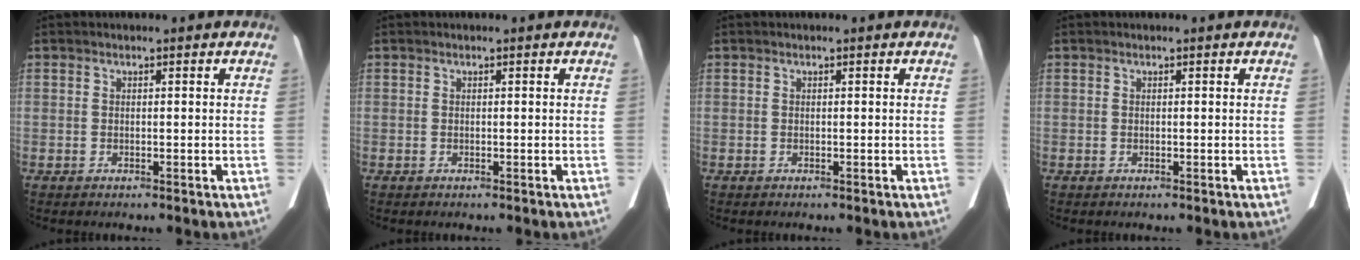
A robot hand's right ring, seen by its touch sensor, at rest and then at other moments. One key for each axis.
{"total": 0.0}
{"total": 0.0}
{"total": 0.0}